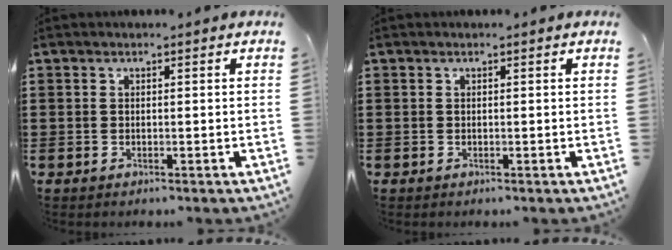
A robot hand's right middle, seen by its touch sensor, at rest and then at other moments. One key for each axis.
{"total": 0.0}